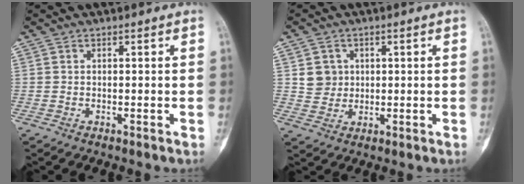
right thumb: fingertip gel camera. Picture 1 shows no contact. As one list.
[{"total": 4.5, "force": [1.1, 4.2, 1.1], "torque": [0.003, -0.003, 0.022]}]